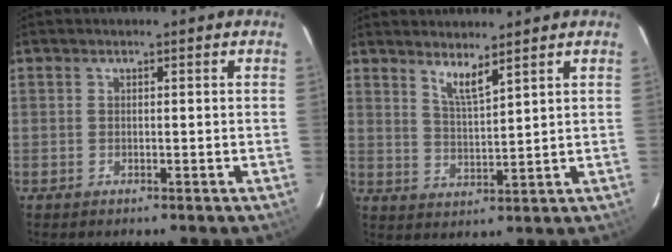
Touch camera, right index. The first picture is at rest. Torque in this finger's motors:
{"motor_torque": [-0.01, 0.12, 0.05, 0.04]}